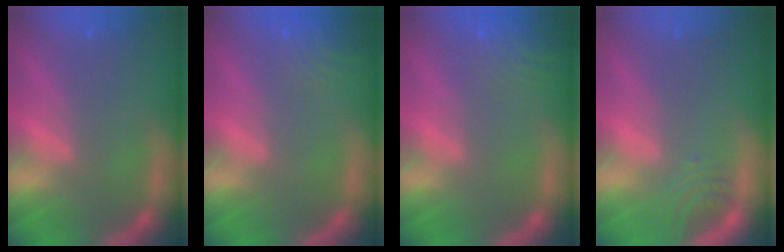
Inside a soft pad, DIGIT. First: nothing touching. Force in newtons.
{"total": 5.1}
{"total": 6.1}
{"total": 2.0}